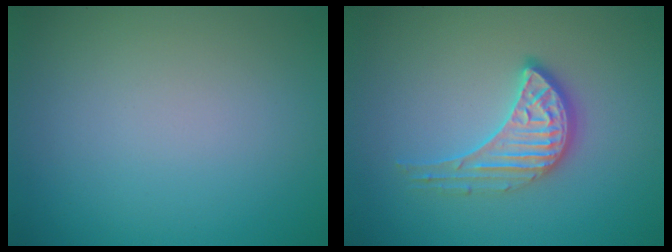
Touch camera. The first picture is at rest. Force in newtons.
{"total": 3.2, "press": 2.9, "slide": 1.2}